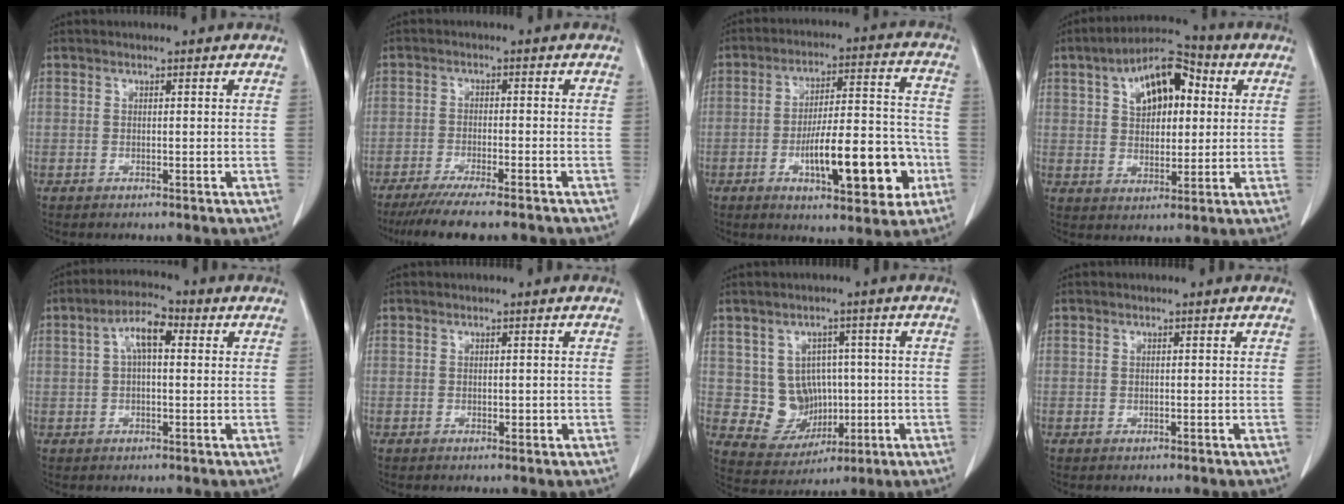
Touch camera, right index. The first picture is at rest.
{"total": 11.4, "force": [-9.6, 0.7, 6.1], "torque": [-0.077, -0.024, -0.146]}
{"total": 15.8, "force": [-5.3, 4.2, 14.3], "torque": [-0.219, 0.020, -0.074]}
{"total": 11.8, "force": [4.0, 6.1, 9.3], "torque": [-0.156, 0.032, 0.062]}
{"total": 6.1, "force": [1.5, 2.3, 5.5], "torque": [-0.105, 0.025, 0.025]}
{"total": 1.0, "force": [-0.1, 0.6, 0.8], "torque": [-0.009, 0.000, -0.001]}
{"total": 7.7, "force": [0.4, 6.9, 3.3], "torque": [-0.052, 0.019, 0.029]}
{"total": 0.0}